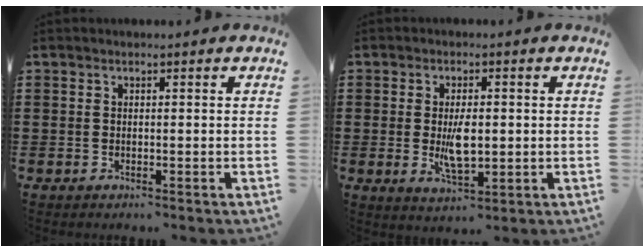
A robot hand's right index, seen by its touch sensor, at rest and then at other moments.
{"total": 5.3, "force": [-0.1, 2.3, 4.8], "torque": [-0.087, -0.003, -0.005]}